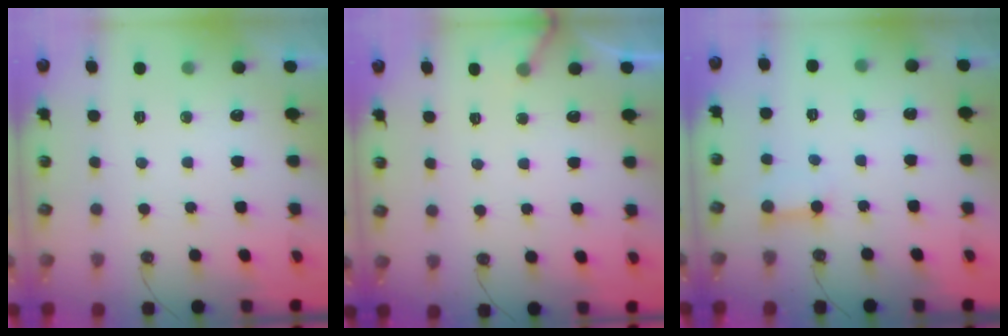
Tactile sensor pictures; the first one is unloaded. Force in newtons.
{"total": 3.6, "press": 3.6, "slide": 0.2}
{"total": 3.6, "press": 3.6, "slide": 0.4}